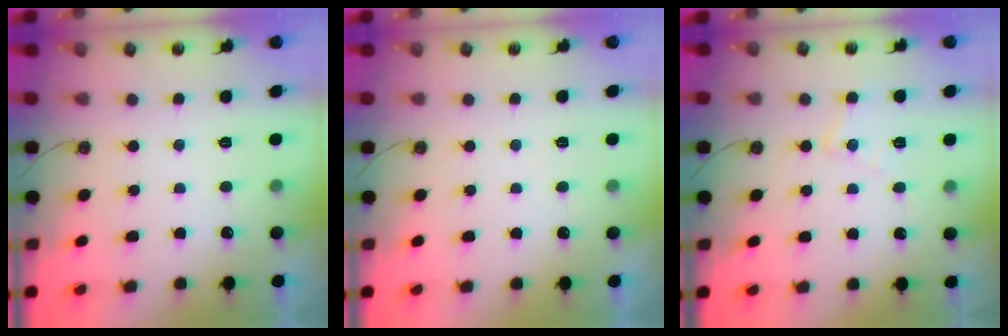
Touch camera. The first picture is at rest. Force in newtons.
{"total": 2.3, "press": 2.2, "slide": 0.4}
{"total": 6.8, "press": 6.8, "slide": 0.5}